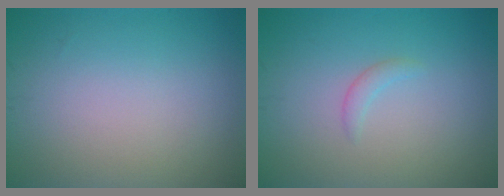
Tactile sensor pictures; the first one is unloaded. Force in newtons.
{"total": 0.9, "press": 0.9, "slide": 0.1}